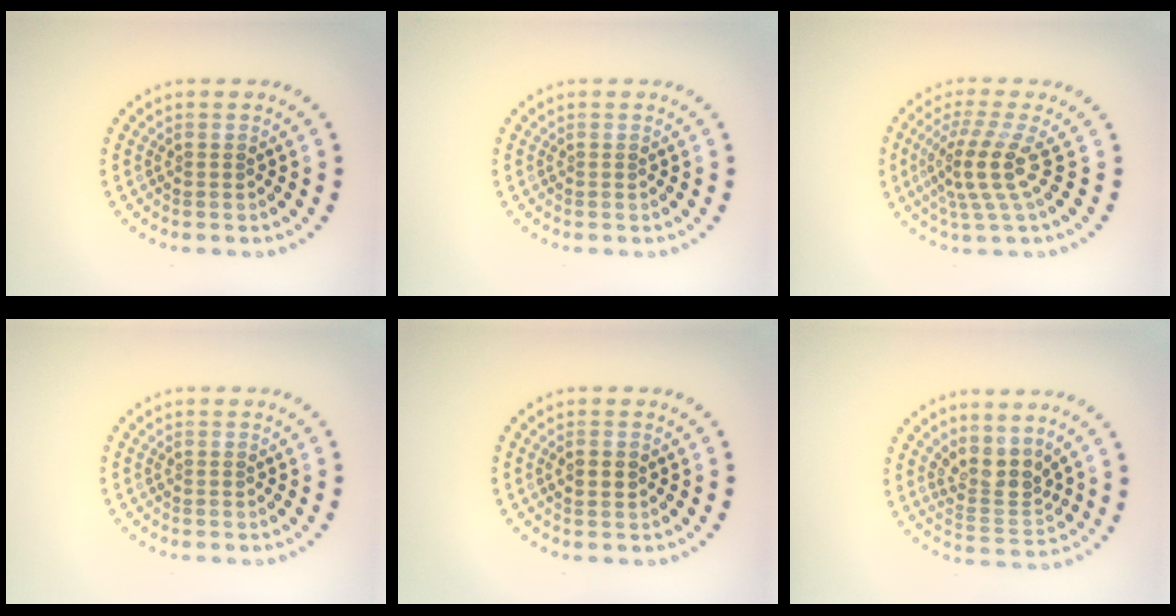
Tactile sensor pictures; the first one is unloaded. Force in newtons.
{"total": 0.0}
{"total": 3.9, "press": 2.7, "slide": 2.8}
{"total": 0.0}
{"total": 1.9, "press": 1.9, "slide": 0.2}
{"total": 3.2, "press": 2.5, "slide": 2.0}